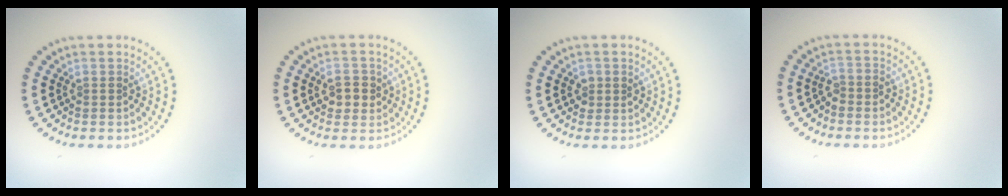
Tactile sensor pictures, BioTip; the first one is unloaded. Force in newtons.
{"total": 2.4, "press": 2.3, "slide": 0.5}
{"total": 1.3, "press": 1.3, "slide": 0.1}
{"total": 1.1, "press": 1.1, "slide": 0.4}